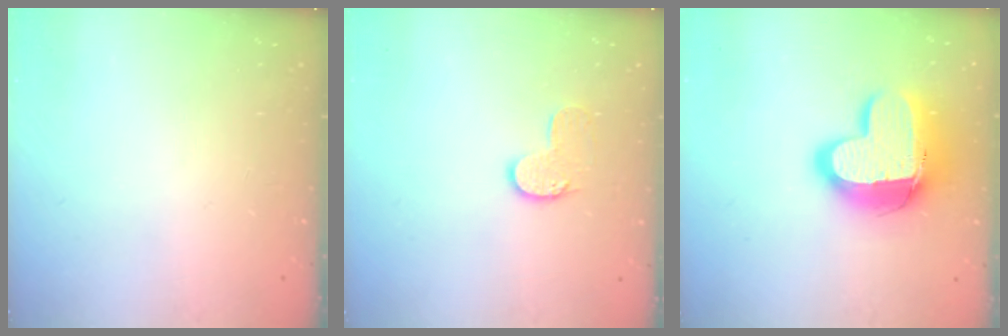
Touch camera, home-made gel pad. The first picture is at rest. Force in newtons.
{"total": 6.8, "press": 6.8, "slide": 0.3}
{"total": 17.0, "press": 17.0, "slide": 1.2}